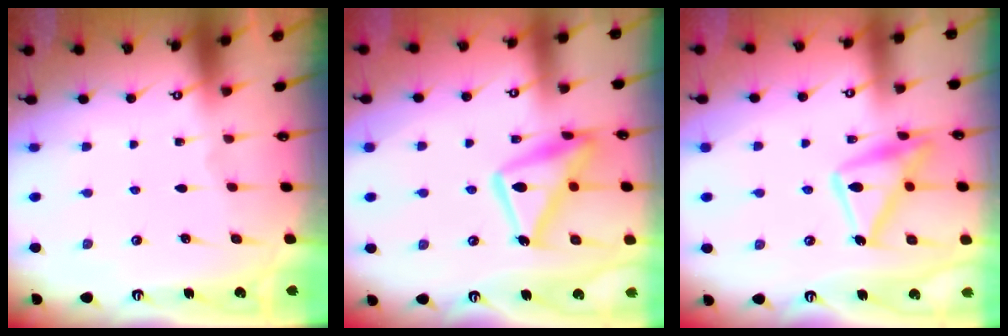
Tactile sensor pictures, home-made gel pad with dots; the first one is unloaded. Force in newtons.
{"total": 15.8, "press": 15.8, "slide": 1.3}
{"total": 16.2, "press": 16.1, "slide": 1.1}